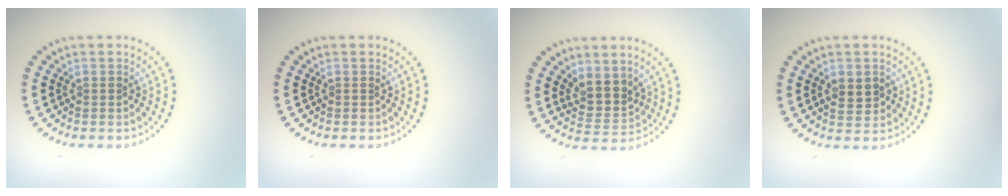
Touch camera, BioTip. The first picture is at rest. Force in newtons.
{"total": 0.0}
{"total": 2.9, "press": 2.3, "slide": 1.7}
{"total": 2.3, "press": 2.3, "slide": 0.3}